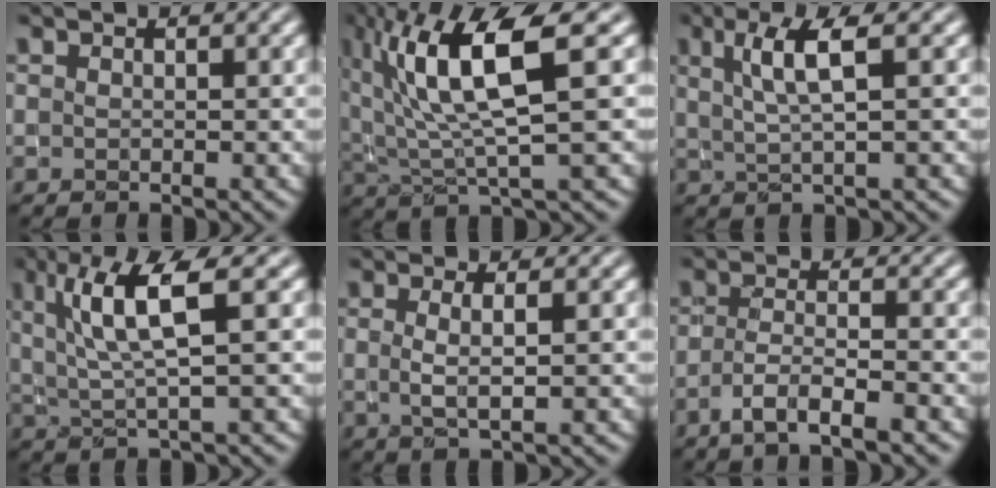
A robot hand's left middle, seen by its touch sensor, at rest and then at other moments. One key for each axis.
{"total": 9.0, "fx": 3.7, "fy": 2.2, "fz": 7.9, "tx": -0.146, "ty": 0.007, "tz": 0.071}
{"total": 3.8, "fx": 1.4, "fy": 0.7, "fz": 3.4, "tx": -0.066, "ty": -0.003, "tz": 0.029}
{"total": 5.8, "fx": 1.9, "fy": 1.0, "fz": 5.3, "tx": -0.103, "ty": 0.003, "tz": 0.039}
{"total": 2.1, "fx": 0.1, "fy": 0.5, "fz": 2.0, "tx": -0.041, "ty": -0.004, "tz": 0.003}
{"total": 3.7, "fx": -2.5, "fy": 0.6, "fz": 2.6, "tx": -0.054, "ty": -0.001, "tz": -0.050}